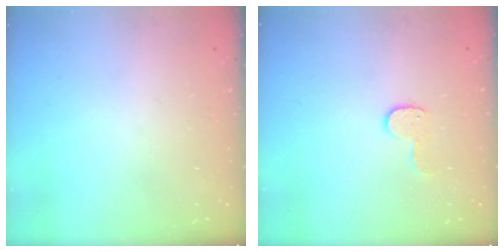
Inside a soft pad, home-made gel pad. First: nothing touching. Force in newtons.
{"total": 6.7, "press": 6.7, "slide": 0.4}